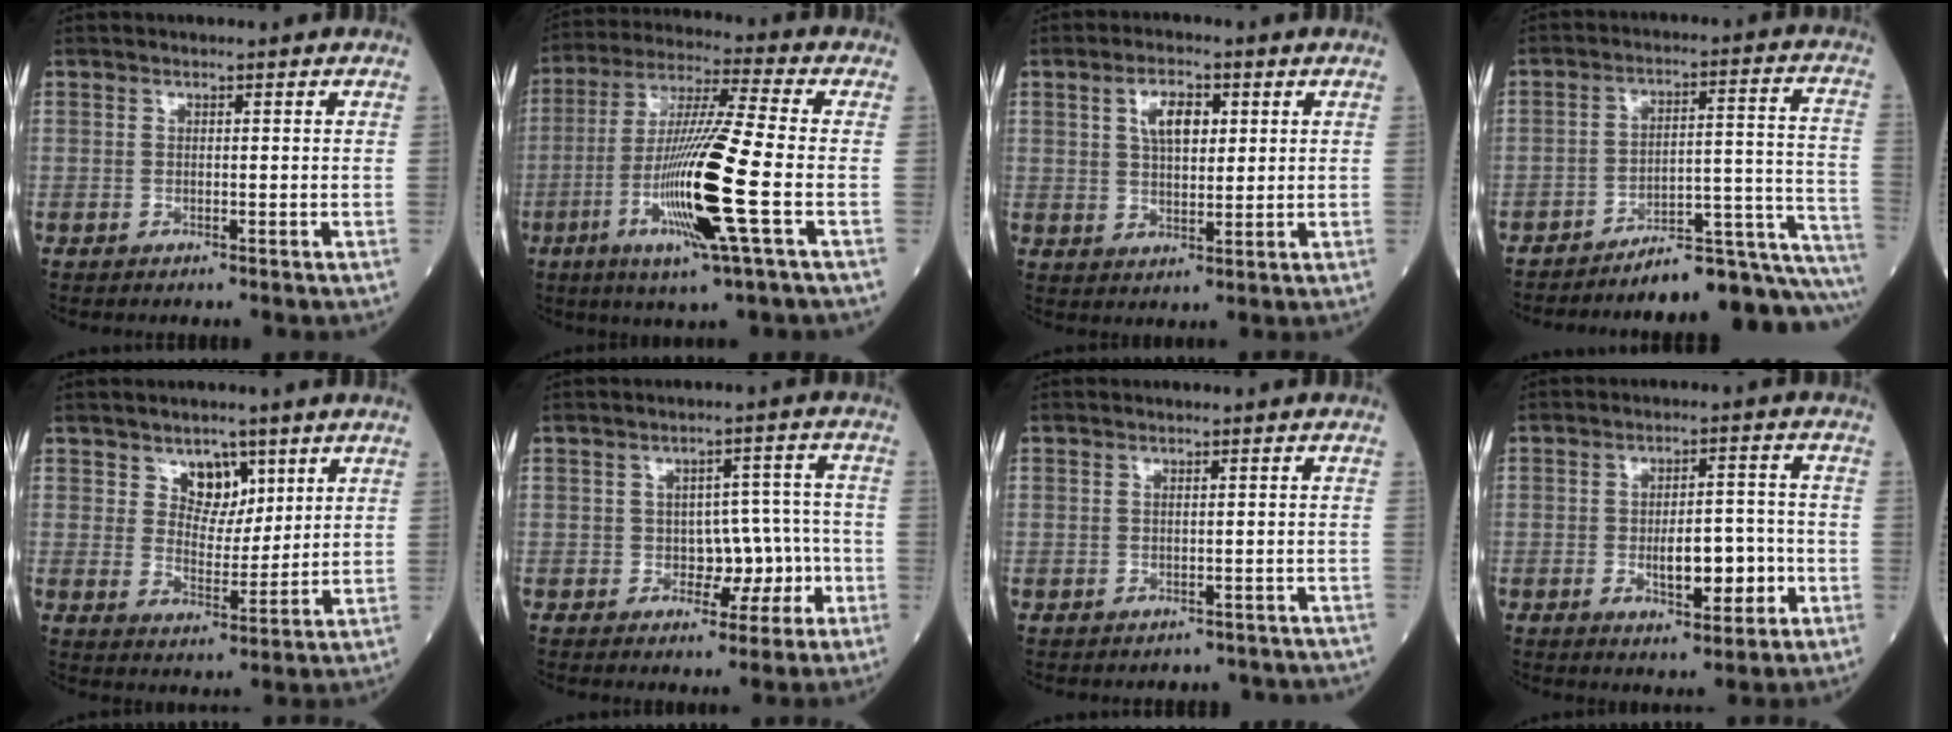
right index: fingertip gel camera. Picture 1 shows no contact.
{"total": 15.5, "force": [-4.4, -0.8, 14.8], "torque": [-0.301, -0.018, -0.089]}
{"total": 5.5, "force": [1.9, 2.4, 4.6], "torque": [-0.090, 0.009, 0.037]}
{"total": 18.8, "force": [-17.3, 0.4, 7.4], "torque": [-0.040, 0.038, -0.233]}
{"total": 5.4, "force": [3.2, 3.4, 2.8], "torque": [-0.041, -0.002, 0.056]}
{"total": 5.9, "force": [-2.1, 3.7, 4.1], "torque": [-0.049, 0.027, -0.024]}
{"total": 5.2, "force": [-4.7, 2.0, 0.6], "torque": [-0.004, 0.004, -0.047]}
{"total": 7.3, "force": [-2.1, 2.5, 6.5], "torque": [-0.107, 0.004, -0.028]}